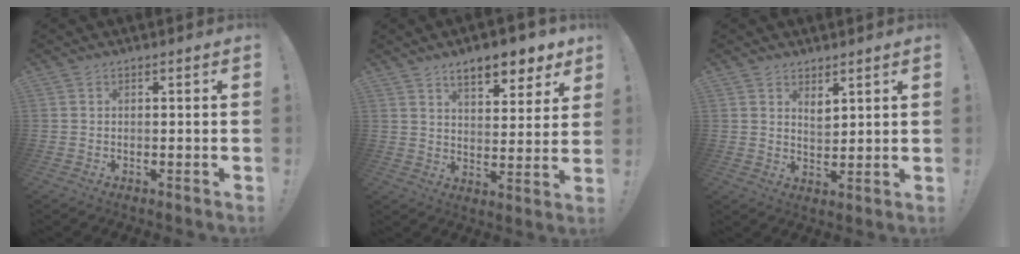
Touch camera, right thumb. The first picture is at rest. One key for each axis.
{"total": 10.5, "fx": 7.4, "fy": 3.7, "fz": 6.4, "tx": -0.085, "ty": -0.046, "tz": 0.126}
{"total": 4.5, "fx": 3.1, "fy": 2.8, "fz": 1.9, "tx": -0.026, "ty": -0.021, "tz": 0.055}